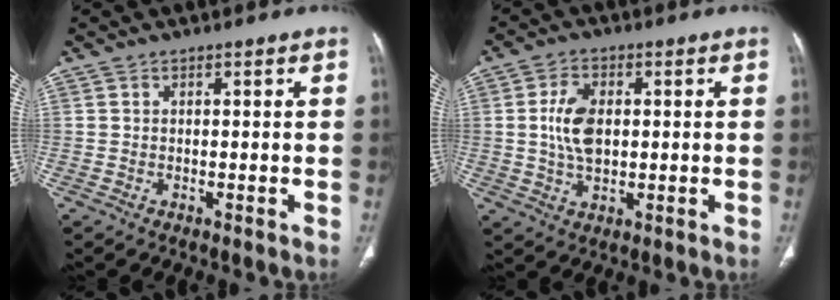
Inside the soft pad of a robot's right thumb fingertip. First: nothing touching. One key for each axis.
{"total": 7.6, "fx": 0.8, "fy": 4.6, "fz": 5.9, "tx": -0.108, "ty": -0.001, "tz": 0.016}